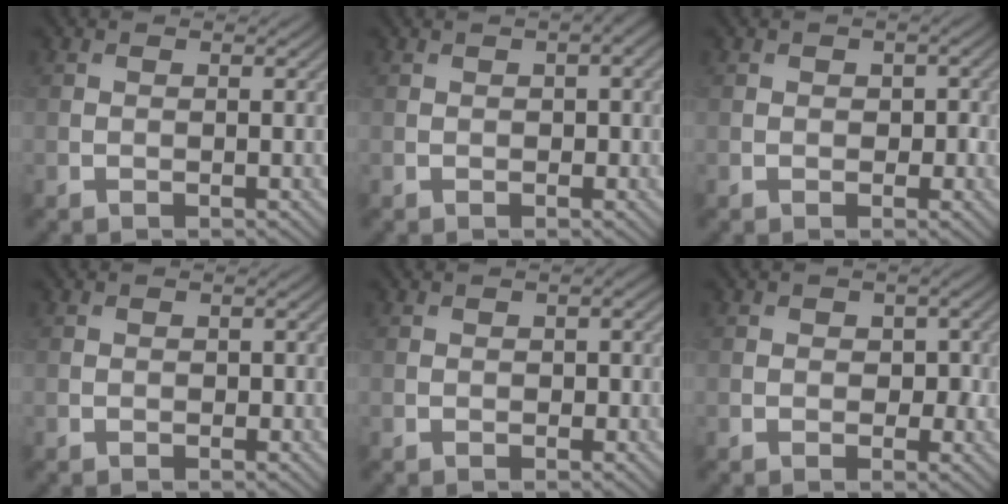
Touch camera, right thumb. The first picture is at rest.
{"total": 2.0, "force": [0.6, 1.0, 1.6], "torque": [-0.024, 0.001, 0.012]}
{"total": 1.2, "force": [-0.2, 1.1, 0.5], "torque": [-0.002, -0.005, -0.003]}
{"total": 0.0}
{"total": 0.8, "force": [0.1, 0.6, 0.5], "torque": [-0.004, -0.002, 0.006]}
{"total": 1.7, "force": [-0.1, 1.4, 1.0], "torque": [-0.009, -0.005, -0.004]}